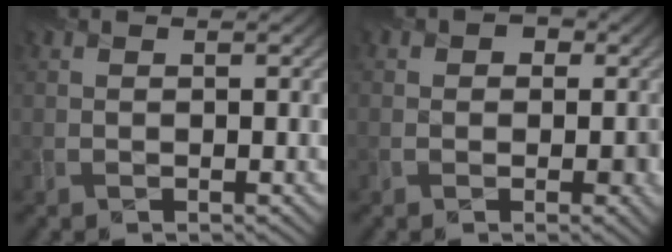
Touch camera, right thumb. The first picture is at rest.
{"total": 3.7, "force": [-0.4, 3.1, 1.9], "torque": [-0.007, -0.002, -0.006]}